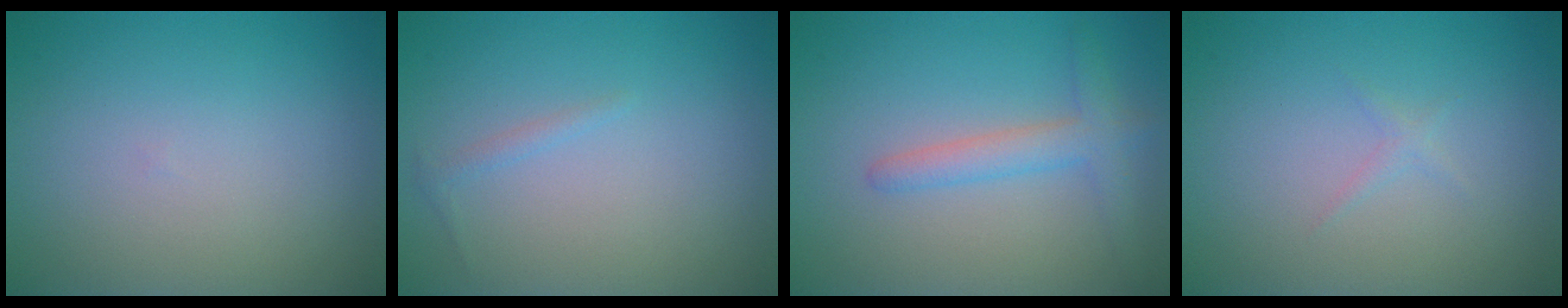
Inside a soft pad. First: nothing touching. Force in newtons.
{"total": 0.6, "press": 0.6, "slide": 0.1}
{"total": 2.6, "press": 2.6, "slide": 0.1}
{"total": 0.6, "press": 0.6, "slide": 0.1}